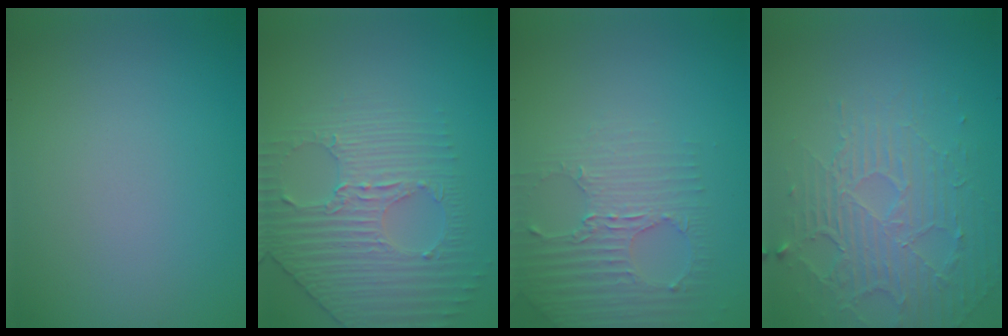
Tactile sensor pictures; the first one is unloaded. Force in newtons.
{"total": 3.9, "press": 3.8, "slide": 0.8}
{"total": 2.9, "press": 2.7, "slide": 1.1}
{"total": 5.7, "press": 3.4, "slide": 4.6}